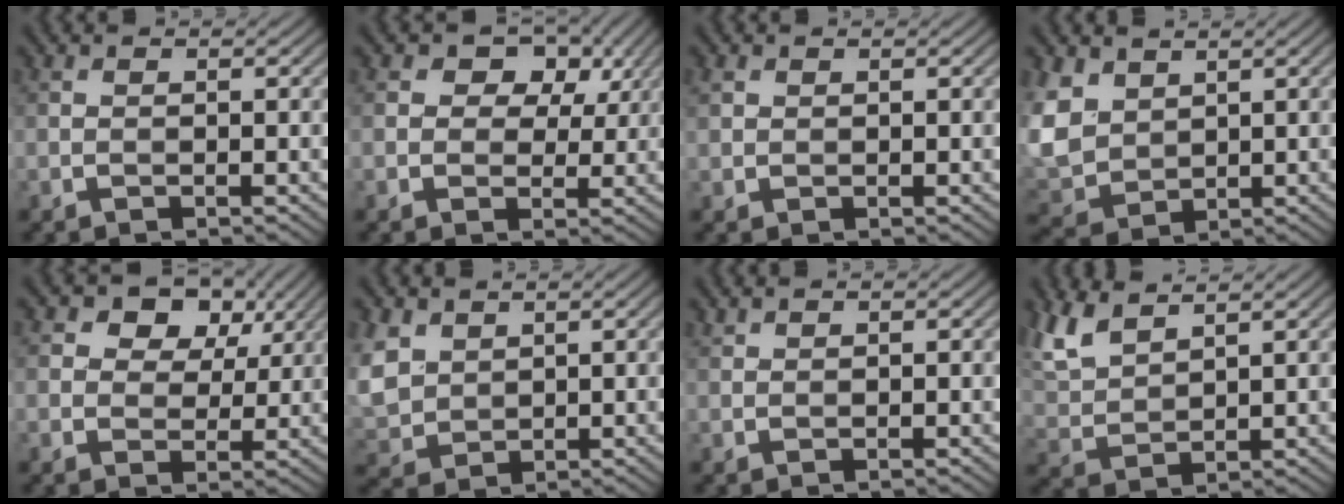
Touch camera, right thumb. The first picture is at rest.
{"total": 7.7, "force": [3.3, 5.4, 4.4], "torque": [-0.070, 0.008, 0.037]}
{"total": 1.3, "force": [0.8, 0.9, 0.5], "torque": [-0.015, 0.004, 0.020]}
{"total": 8.0, "force": [3.2, 5.8, 4.5], "torque": [-0.155, 0.005, 0.070]}
{"total": 8.2, "force": [4.3, 5.5, 4.3], "torque": [-0.082, 0.003, 0.066]}
{"total": 6.5, "force": [2.9, 4.8, 3.4], "torque": [-0.120, 0.004, 0.065]}
{"total": 0.8, "force": [0.8, 0.1, 0.1], "torque": [-0.006, 0.004, 0.019]}
{"total": 6.7, "force": [4.9, 2.4, 3.8], "torque": [-0.109, 0.013, 0.106]}